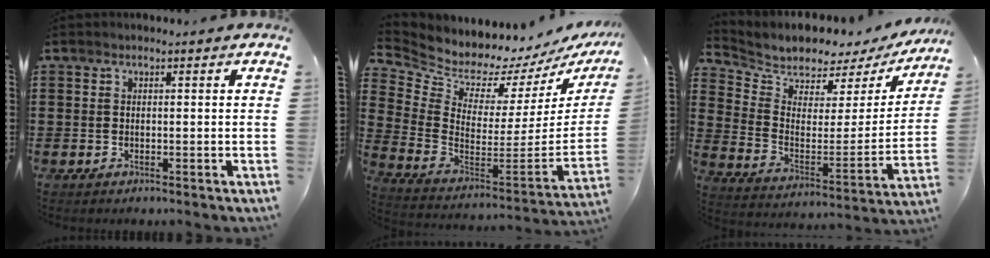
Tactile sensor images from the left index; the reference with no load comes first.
{"total": 5.8, "force": [5.7, 1.1, -0.1], "torque": [-0.045, -0.071, 0.095]}
{"total": 4.8, "force": [4.6, 1.4, 0.0], "torque": [-0.036, -0.044, 0.075]}